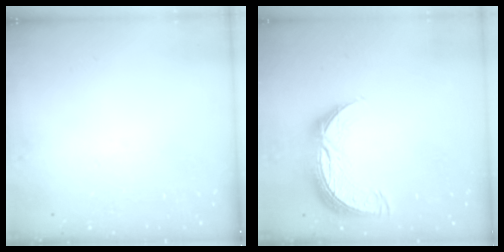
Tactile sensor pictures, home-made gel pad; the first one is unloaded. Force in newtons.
{"total": 10.8, "press": 10.7, "slide": 1.0}